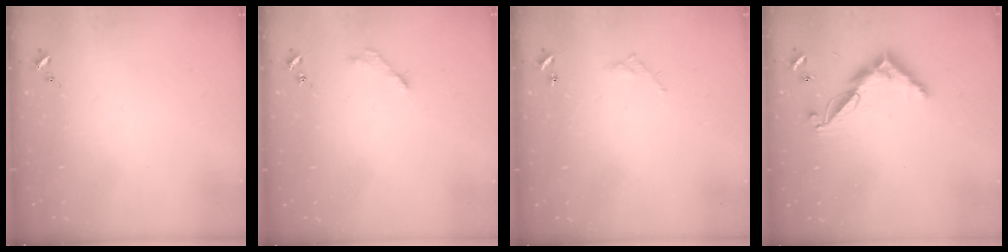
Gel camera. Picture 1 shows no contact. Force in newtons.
{"total": 2.8, "press": 2.8, "slide": 0.4}
{"total": 3.5, "press": 3.5, "slide": 0.2}
{"total": 11.6, "press": 11.6, "slide": 0.4}